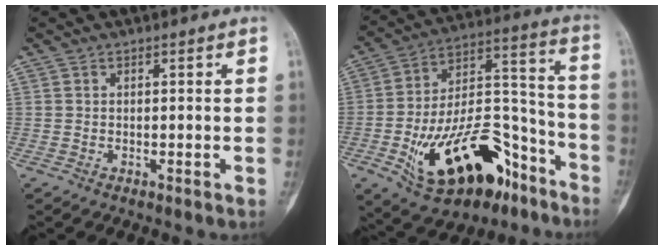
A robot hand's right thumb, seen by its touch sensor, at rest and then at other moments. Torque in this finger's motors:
{"motor_torque": [2.55, 2.47, 1.39, -1.38, 0.26]}